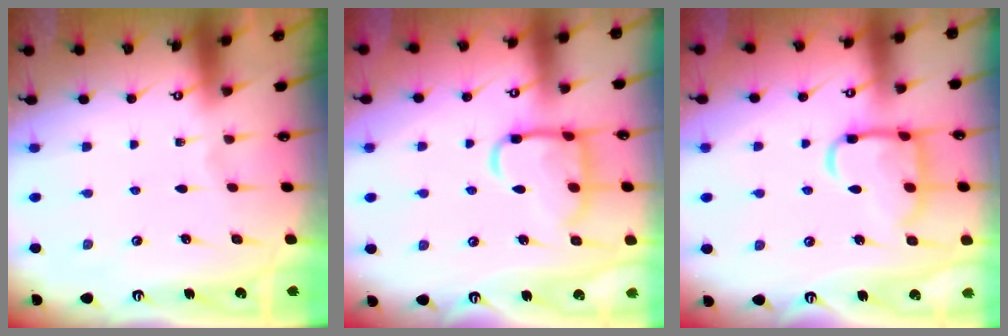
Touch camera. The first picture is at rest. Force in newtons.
{"total": 12.4, "press": 12.4, "slide": 0.8}
{"total": 12.4, "press": 12.4, "slide": 0.8}